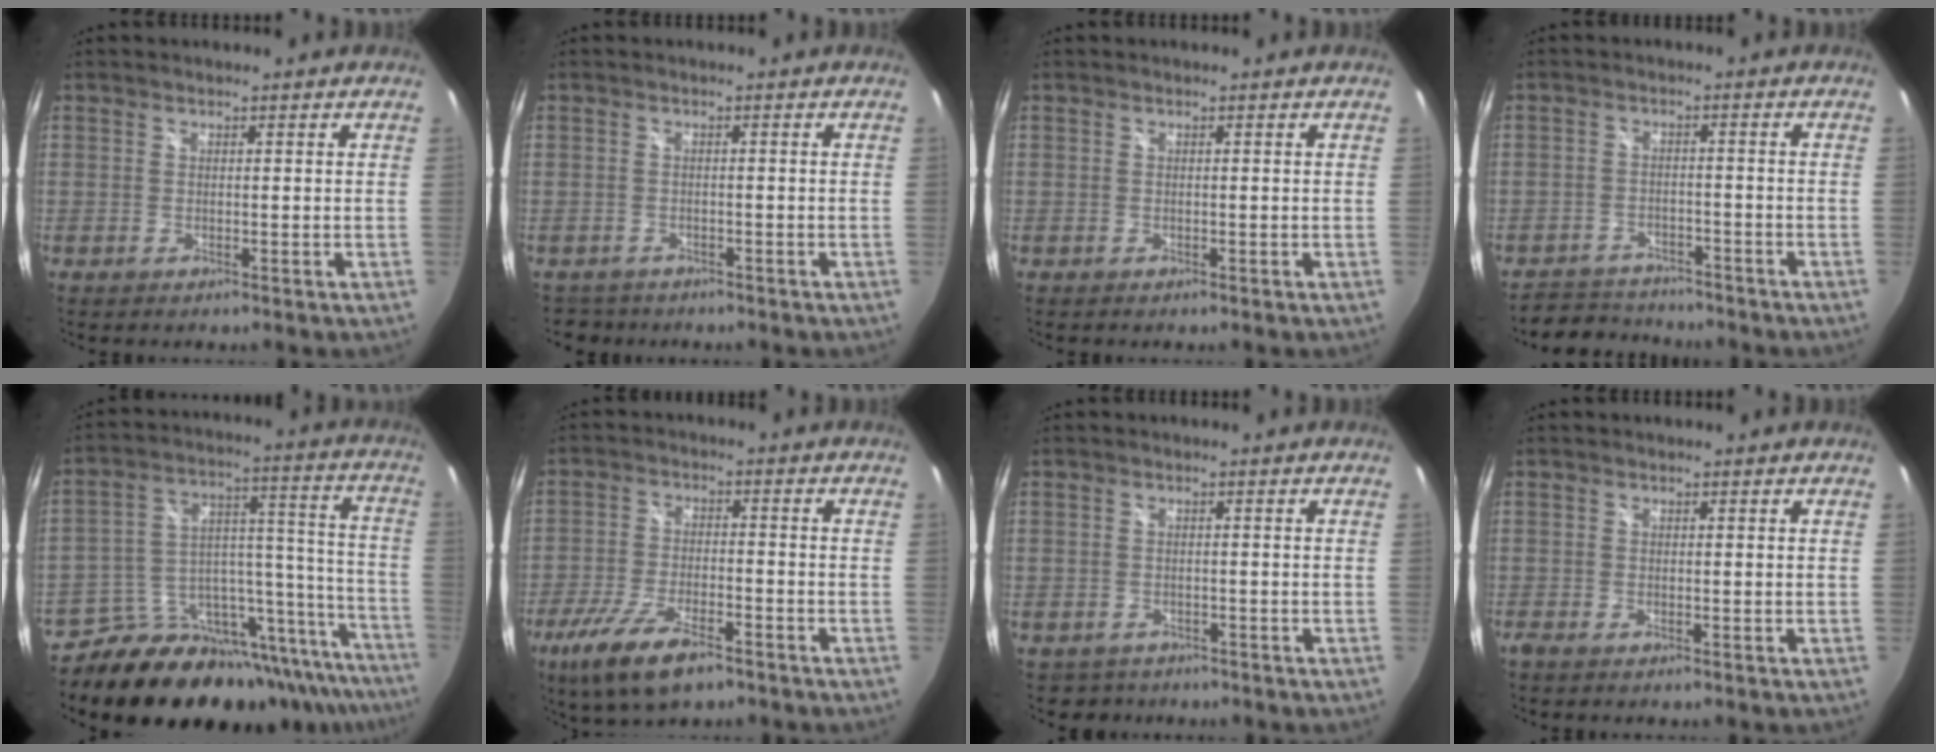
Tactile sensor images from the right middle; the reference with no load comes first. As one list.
[{"total": 3.1, "force": [-2.5, 1.9, 0.2], "torque": [-0.012, -0.002, -0.040]}, {"total": 0.0}, {"total": 7.0, "force": [-6.6, 2.4, 0.8], "torque": [-0.033, 0.013, -0.103]}, {"total": 26.5, "force": [-21.7, 10.4, 11.2], "torque": [-0.142, 0.037, -0.299]}, {"total": 12.3, "force": [-8.0, 4.2, 8.3], "torque": [-0.190, -0.031, -0.148]}, {"total": 2.8, "force": [-2.0, 2.0, 0.0], "torque": [-0.008, -0.001, -0.029]}, {"total": 0.8, "force": [-0.7, 0.1, 0.5], "torque": [-0.011, -0.003, -0.014]}]